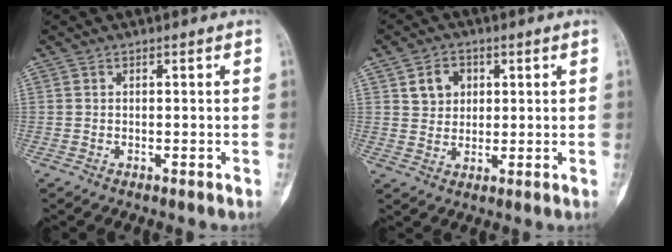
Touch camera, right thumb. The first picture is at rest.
{"total": 5.3, "force": [1.9, 4.4, 2.4], "torque": [-0.016, -0.006, 0.032]}